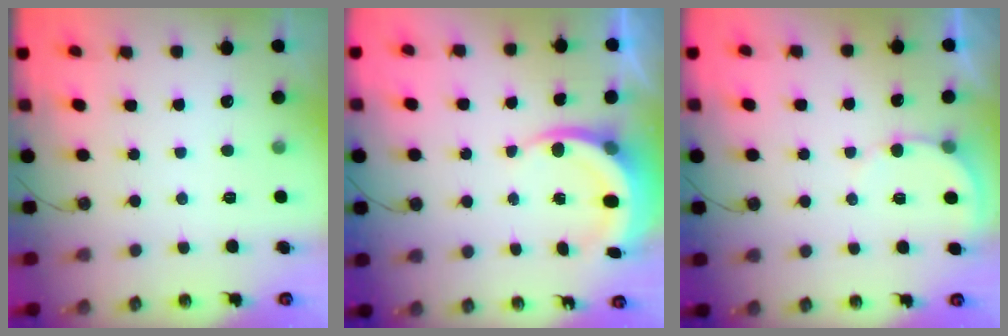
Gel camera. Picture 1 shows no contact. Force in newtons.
{"total": 6.2, "press": 6.1, "slide": 0.7}
{"total": 4.3, "press": 4.3, "slide": 0.3}